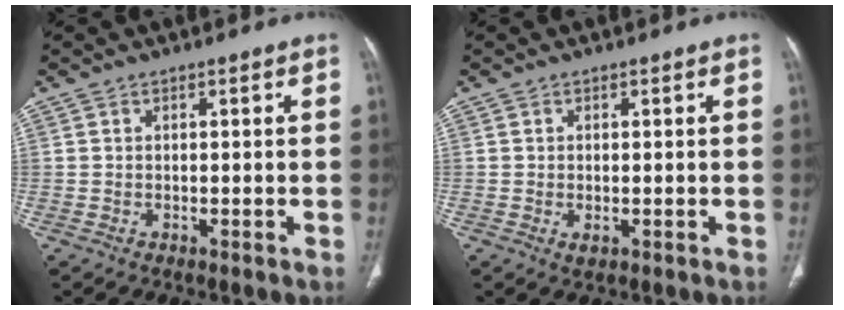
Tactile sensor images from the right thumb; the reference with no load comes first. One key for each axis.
{"total": 1.4, "fx": -0.4, "fy": 0.6, "fz": 1.2, "tx": -0.024, "ty": -0.004, "tz": -0.002}